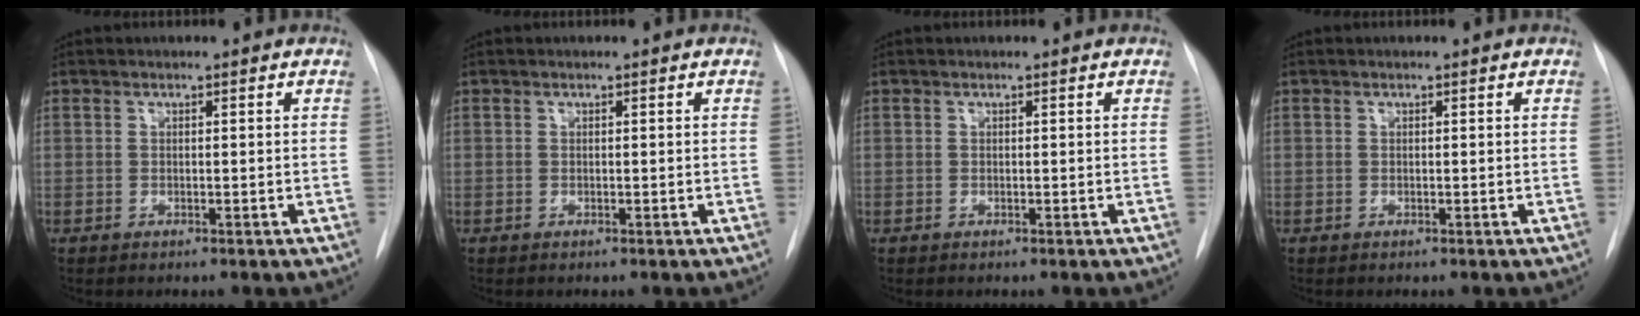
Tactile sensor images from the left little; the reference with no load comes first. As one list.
[{"total": 0.0}, {"total": 0.0}, {"total": 0.0}]